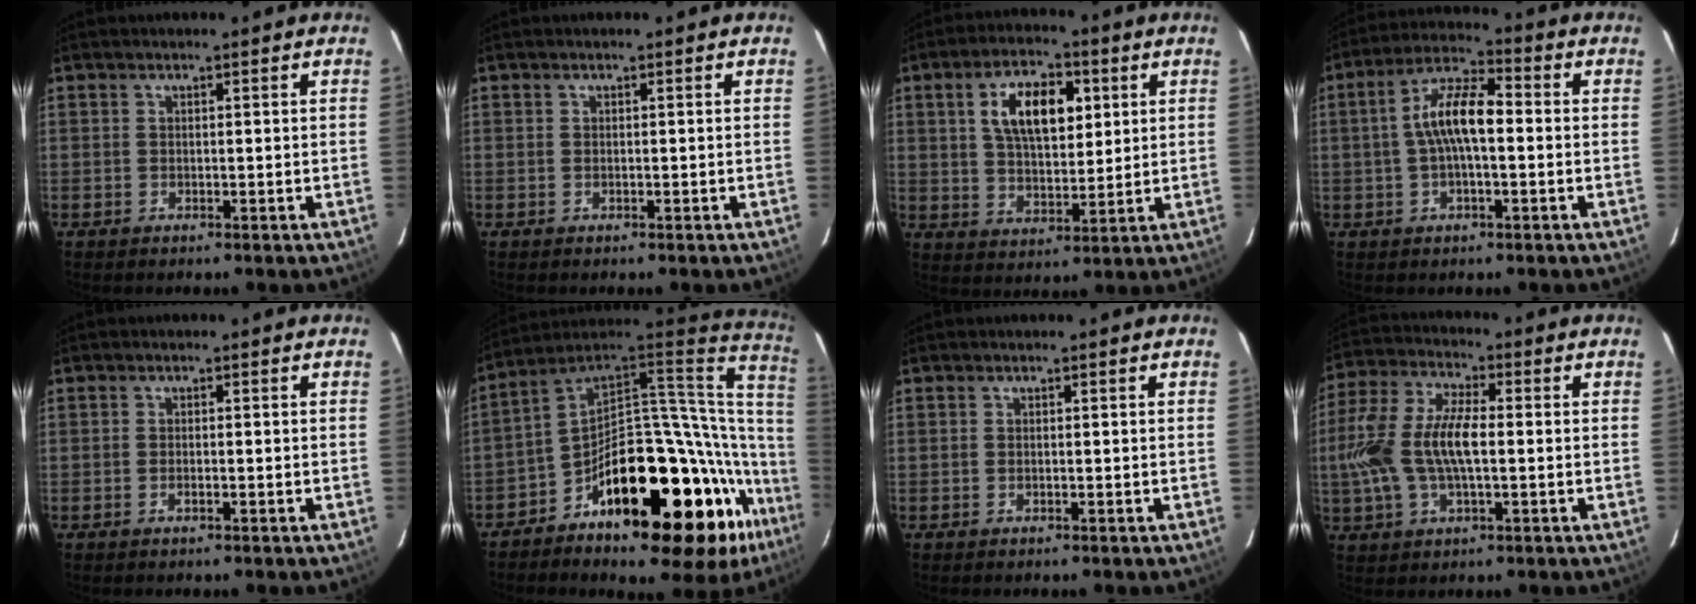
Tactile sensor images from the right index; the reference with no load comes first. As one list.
[{"total": 0.0}, {"total": 11.7, "force": [3.8, 5.9, 9.4], "torque": [-0.166, 0.021, 0.070]}, {"total": 9.2, "force": [-0.3, 3.2, 8.7], "torque": [-0.169, 0.021, -0.008]}, {"total": 0.9, "force": [-0.5, 0.3, 0.7], "torque": [-0.016, 0.001, -0.009]}, {"total": 33.1, "force": [-14.0, 14.6, 26.2], "torque": [-0.356, 0.038, -0.216]}, {"total": 0.0}, {"total": 14.1, "force": [-0.9, 6.1, 12.6], "torque": [-0.274, 0.011, -0.019]}]